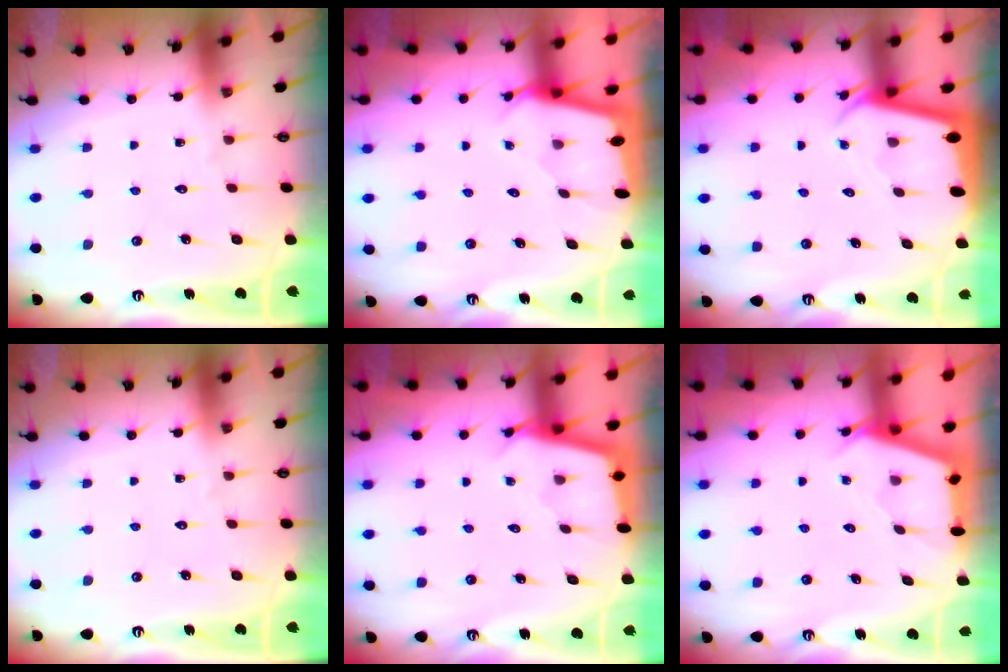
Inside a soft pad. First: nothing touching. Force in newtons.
{"total": 1.6, "press": 1.6, "slide": 0.2}
{"total": 2.0, "press": 2.0, "slide": 0.1}
{"total": 0.0}
{"total": 2.5, "press": 2.5, "slide": 0.2}
{"total": 2.7, "press": 2.7, "slide": 0.3}